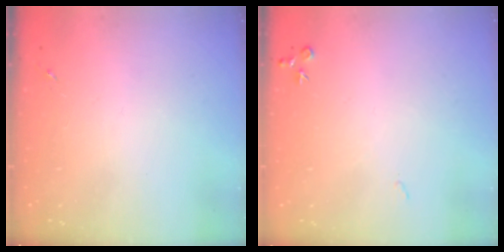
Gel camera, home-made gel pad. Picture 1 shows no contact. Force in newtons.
{"total": 5.2, "press": 5.2, "slide": 0.7}